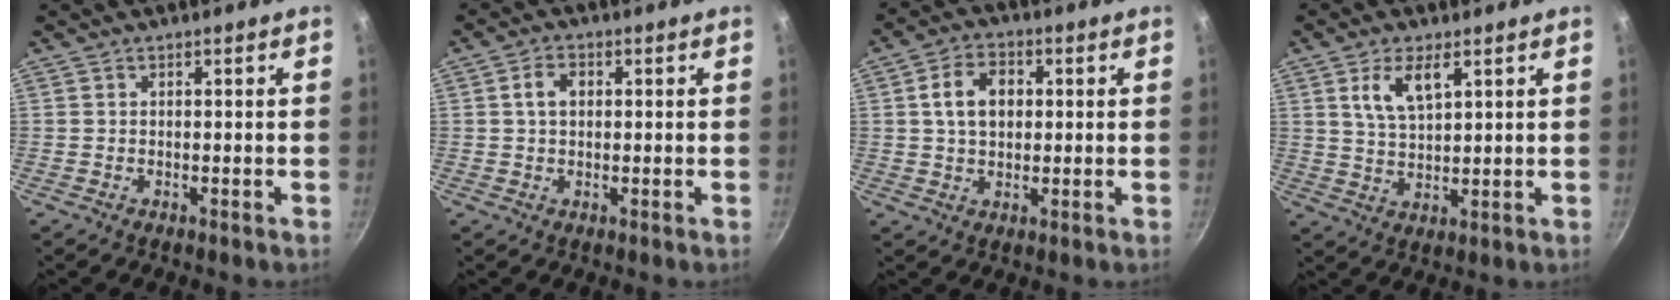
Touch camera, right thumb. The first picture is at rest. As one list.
[{"total": 3.6, "force": [0.6, 2.6, 2.5], "torque": [-0.031, 0.008, 0.006]}, {"total": 7.9, "force": [1.3, 5.7, 5.4], "torque": [-0.074, 0.011, 0.016]}, {"total": 7.2, "force": [3.3, 3.3, 5.5], "torque": [-0.096, -0.015, 0.067]}]